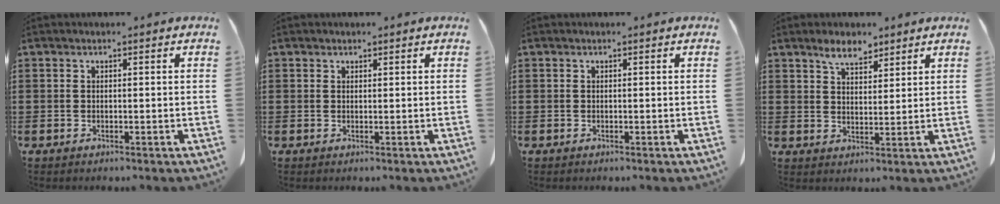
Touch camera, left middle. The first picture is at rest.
{"total": 0.6, "force": [0.6, 0.3, 0.1], "torque": [-0.004, -0.001, 0.013]}
{"total": 0.0}
{"total": 4.5, "force": [3.7, 1.8, 2.0], "torque": [-0.042, -0.004, 0.066]}